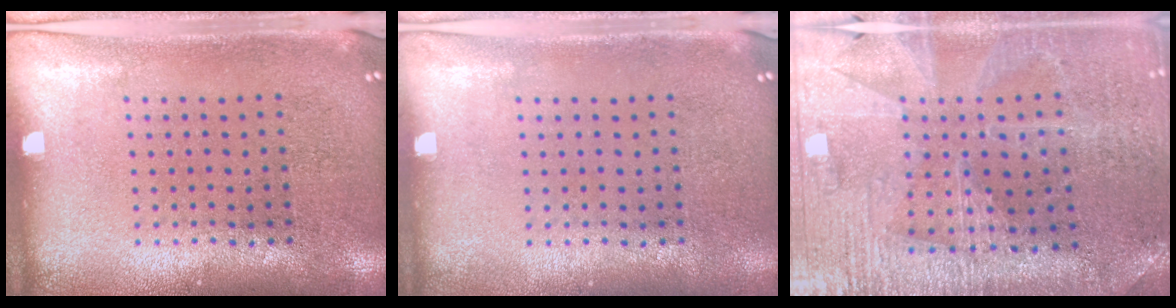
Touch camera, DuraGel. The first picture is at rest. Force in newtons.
{"total": 0.0}
{"total": 2.3, "press": 2.3, "slide": 0.5}